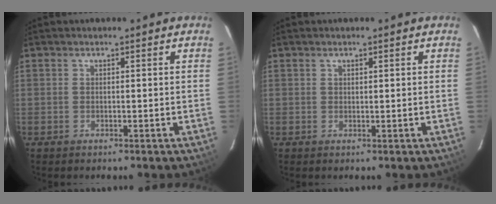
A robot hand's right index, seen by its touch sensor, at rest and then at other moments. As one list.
[{"total": 0.6, "force": [0.4, 0.3, 0.2], "torque": [-0.004, 0.002, 0.008]}]